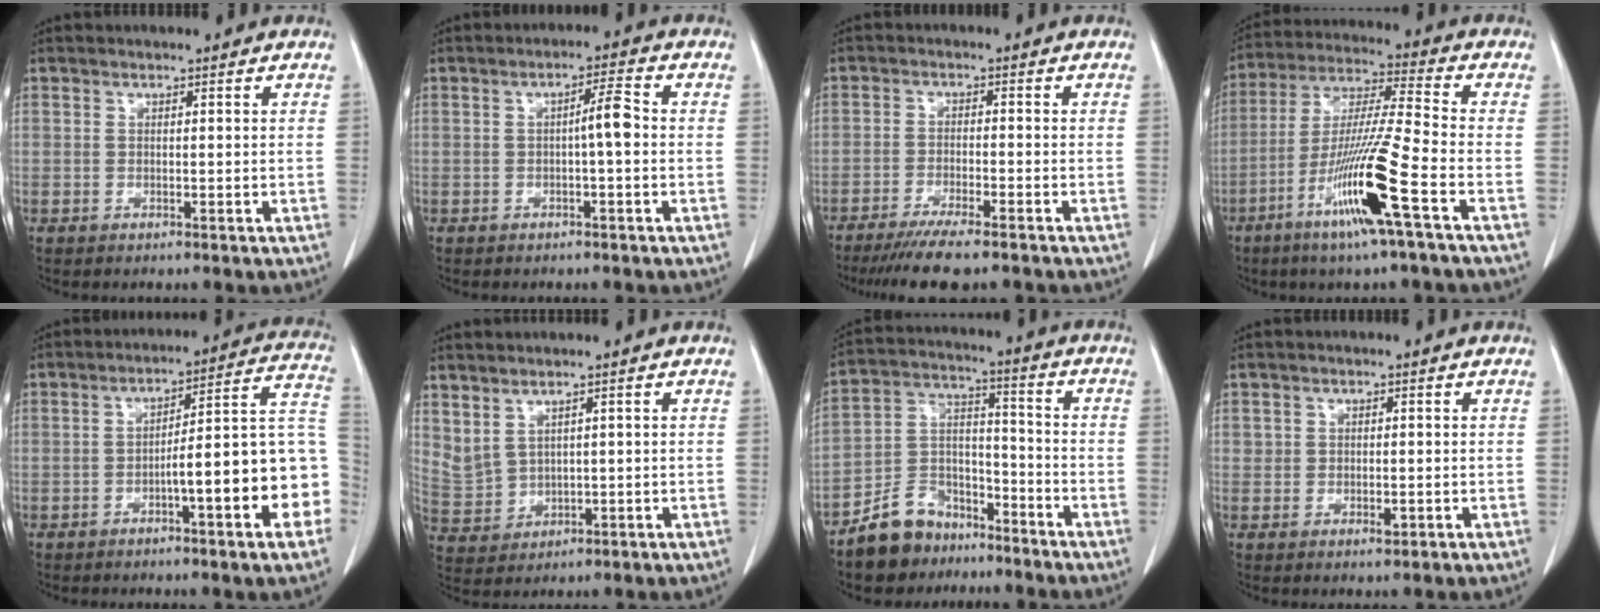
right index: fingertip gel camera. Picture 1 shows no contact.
{"total": 3.6, "force": [-0.2, 0.2, 3.6], "torque": [-0.056, 0.005, -0.006]}
{"total": 8.3, "force": [-6.7, 0.5, 4.8], "torque": [-0.072, -0.019, -0.108]}
{"total": 14.6, "force": [-6.5, -1.0, 13.0], "torque": [-0.258, -0.020, -0.126]}
{"total": 15.8, "force": [-4.4, 1.7, 15.1], "torque": [-0.143, 0.034, -0.055]}
{"total": 6.1, "force": [3.4, 3.9, 3.2], "torque": [-0.083, -0.002, 0.088]}
{"total": 10.2, "force": [-7.8, 5.9, 2.6], "torque": [-0.057, 0.027, -0.143]}
{"total": 1.5, "force": [-0.1, 1.2, 0.9], "torque": [-0.010, -0.002, -0.001]}